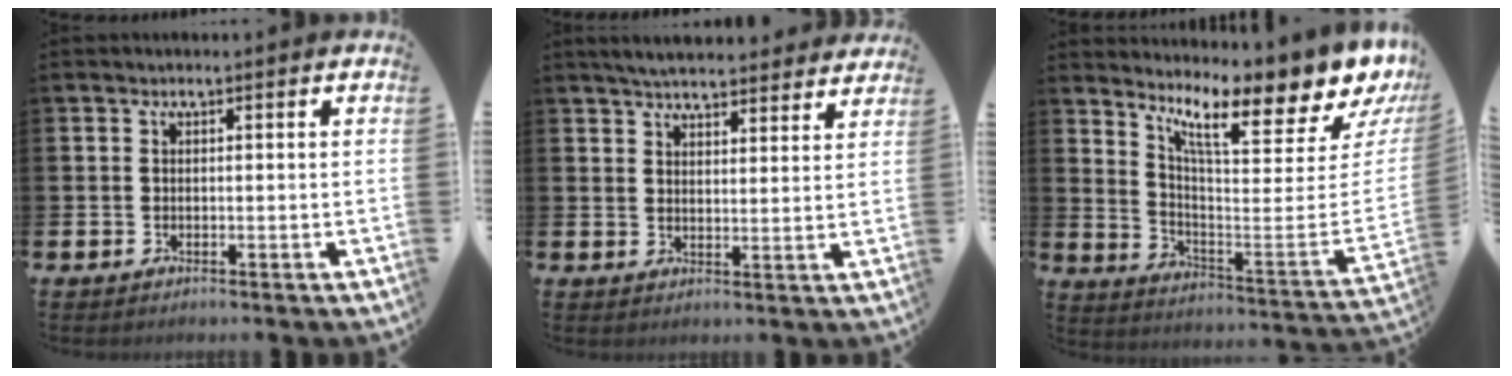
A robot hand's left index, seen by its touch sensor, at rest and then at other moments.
{"total": 5.3, "force": [5.2, 0.7, 0.8], "torque": [-0.023, -0.028, 0.092]}
{"total": 9.9, "force": [7.8, 2.1, 5.7], "torque": [-0.111, -0.081, 0.121]}